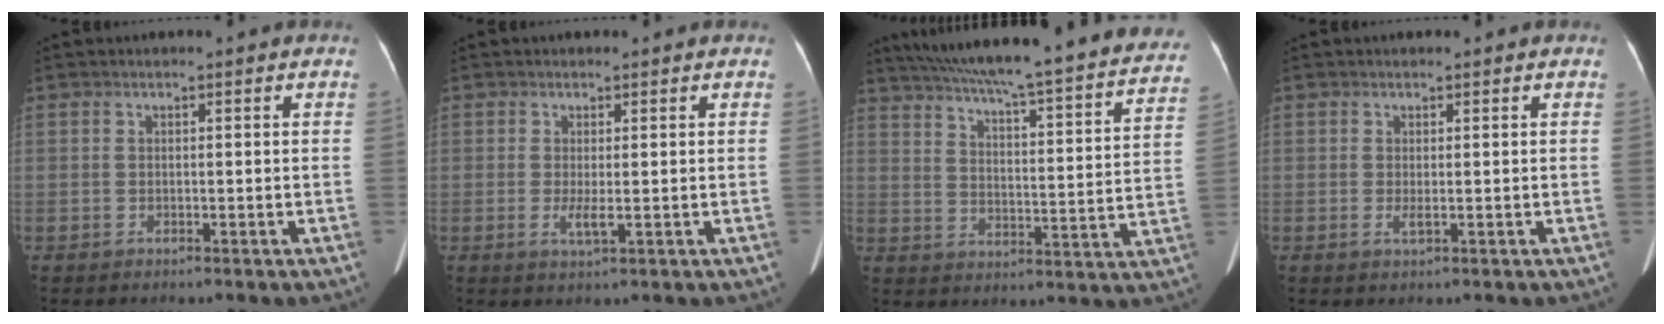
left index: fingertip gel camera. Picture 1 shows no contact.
{"total": 2.0, "force": [-0.4, 0.3, 2.0], "torque": [-0.045, -0.009, -0.003]}
{"total": 32.9, "force": [29.2, 3.0, 14.8], "torque": [-0.240, -0.064, 0.363]}
{"total": 0.9, "force": [-0.2, 0.2, 0.9], "torque": [-0.025, -0.006, -0.002]}